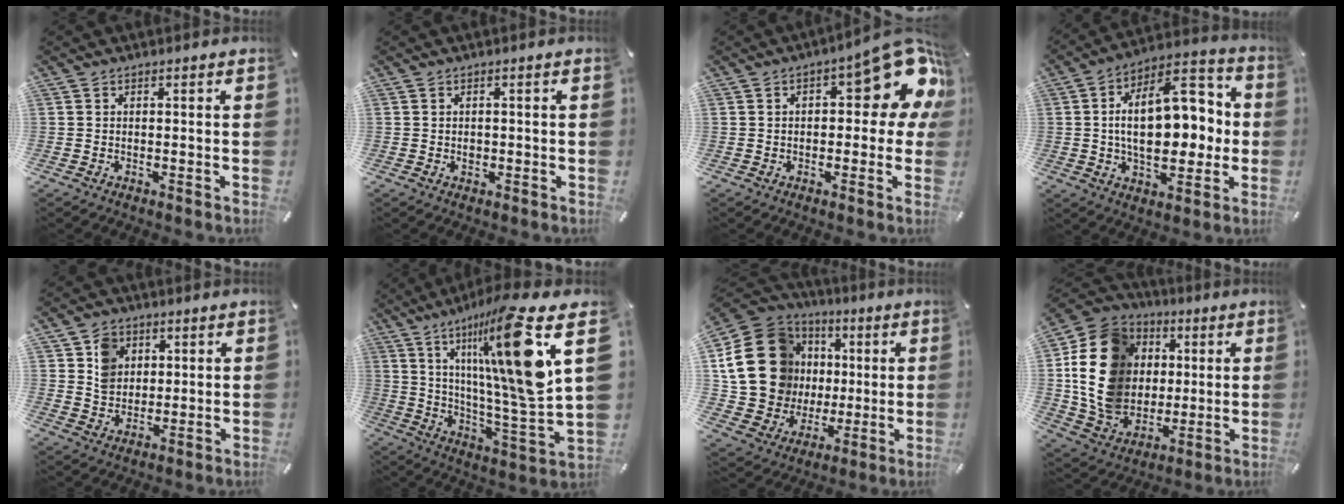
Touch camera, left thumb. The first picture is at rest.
{"total": 1.0, "force": [-0.1, 0.8, 0.5], "torque": [-0.011, 0.004, -0.003]}
{"total": 16.0, "force": [5.5, 6.7, 13.4], "torque": [-0.161, -0.040, 0.087]}
{"total": 20.0, "force": [1.6, 12.0, 15.8], "torque": [-0.239, -0.007, 0.026]}
{"total": 6.8, "force": [2.5, 6.0, 2.1], "torque": [-0.028, 0.001, 0.043]}
{"total": 25.0, "force": [12.4, 4.1, 21.3], "torque": [-0.336, -0.084, 0.186]}
{"total": 19.7, "force": [3.8, 17.4, 8.4], "torque": [-0.159, -0.018, 0.096]}
{"total": 19.0, "force": [1.9, 16.5, 9.3], "torque": [-0.200, 0.003, 0.040]}